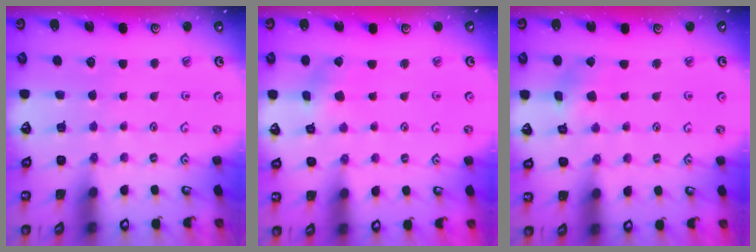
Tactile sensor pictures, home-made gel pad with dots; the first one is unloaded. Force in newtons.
{"total": 1.4, "press": 1.4, "slide": 0.2}
{"total": 1.3, "press": 1.3, "slide": 0.2}